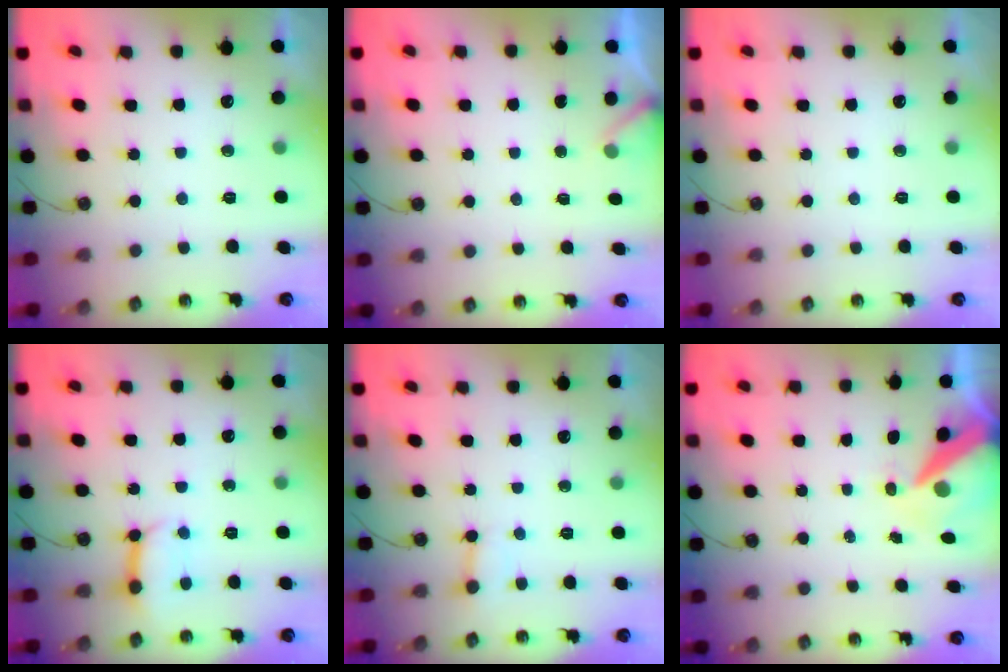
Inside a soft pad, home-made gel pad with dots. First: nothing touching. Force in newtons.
{"total": 1.7, "press": 1.7, "slide": 0.1}
{"total": 0.0}
{"total": 8.0, "press": 7.9, "slide": 1.0}
{"total": 2.6, "press": 2.6, "slide": 0.1}
{"total": 10.8, "press": 10.7, "slide": 1.4}